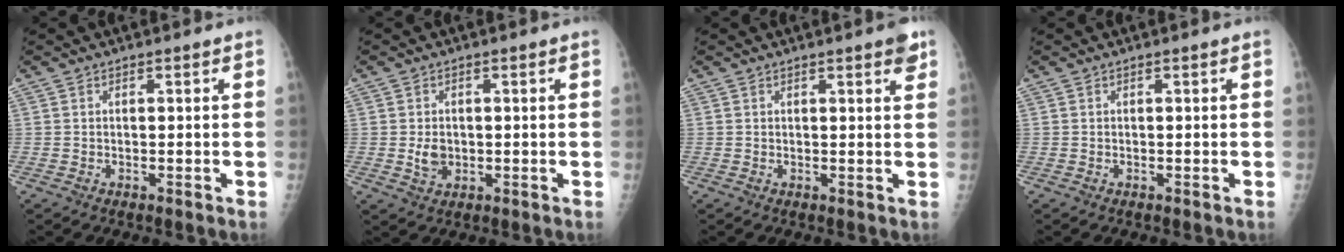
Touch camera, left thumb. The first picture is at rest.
{"total": 3.3, "force": [-0.1, 2.6, 2.0], "torque": [-0.026, -0.001, 0.005]}
{"total": 2.8, "force": [1.8, 0.6, 2.0], "torque": [-0.020, -0.007, 0.019]}
{"total": 0.0}